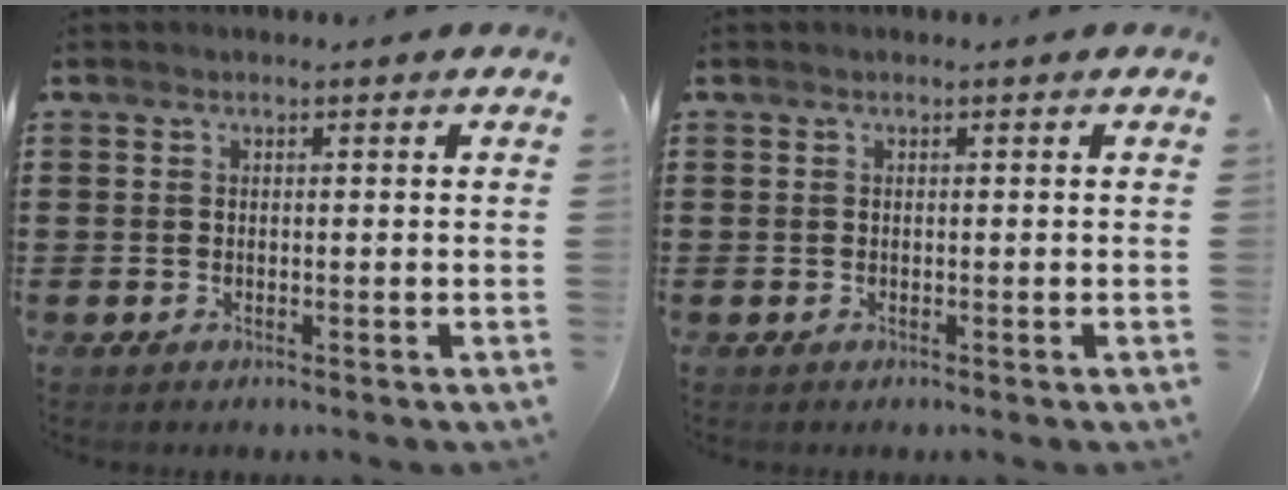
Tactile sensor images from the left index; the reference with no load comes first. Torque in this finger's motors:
{"motor_torque": [0.00, 0.00, 0.00, 0.00]}